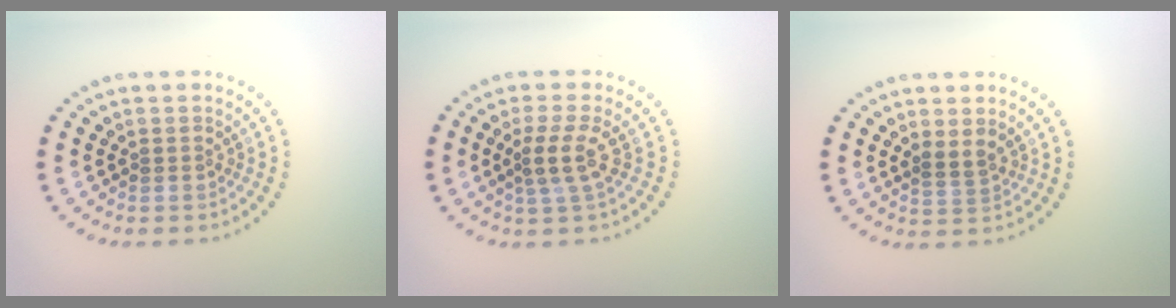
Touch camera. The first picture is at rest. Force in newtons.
{"total": 2.5, "press": 1.9, "slide": 1.6}
{"total": 1.1, "press": 0.9, "slide": 0.7}